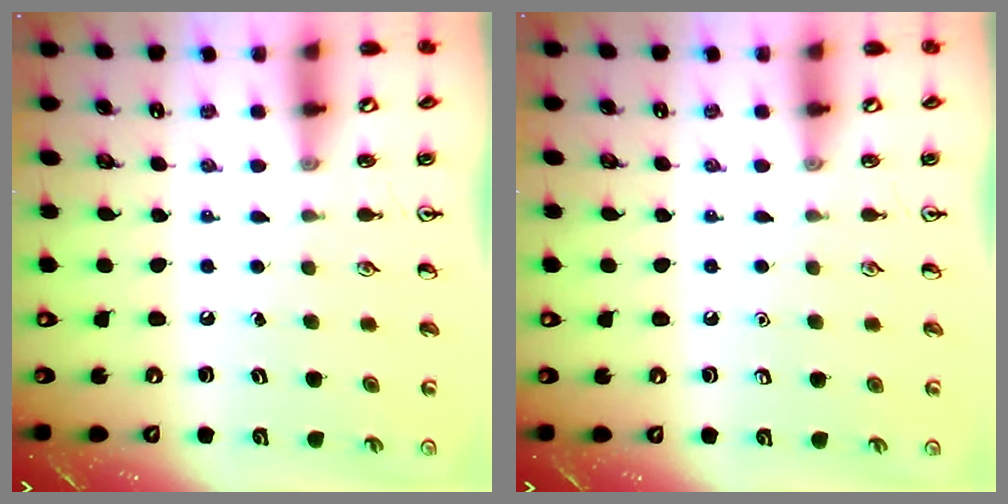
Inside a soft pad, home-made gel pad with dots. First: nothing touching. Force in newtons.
{"total": 0.0}